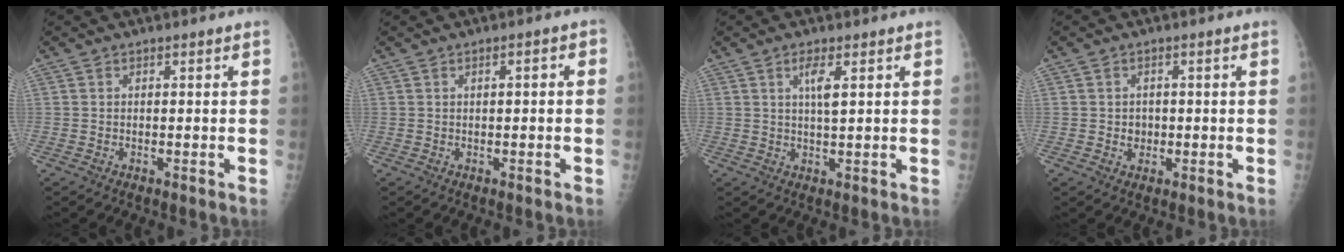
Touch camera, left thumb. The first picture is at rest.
{"total": 2.5, "force": [0.4, 0.9, 2.3], "torque": [-0.032, 0.012, 0.003]}
{"total": 3.9, "force": [1.6, 0.9, 3.4], "torque": [-0.063, -0.007, 0.029]}
{"total": 2.4, "force": [-0.2, 2.2, 1.1], "torque": [-0.003, 0.004, 0.000]}